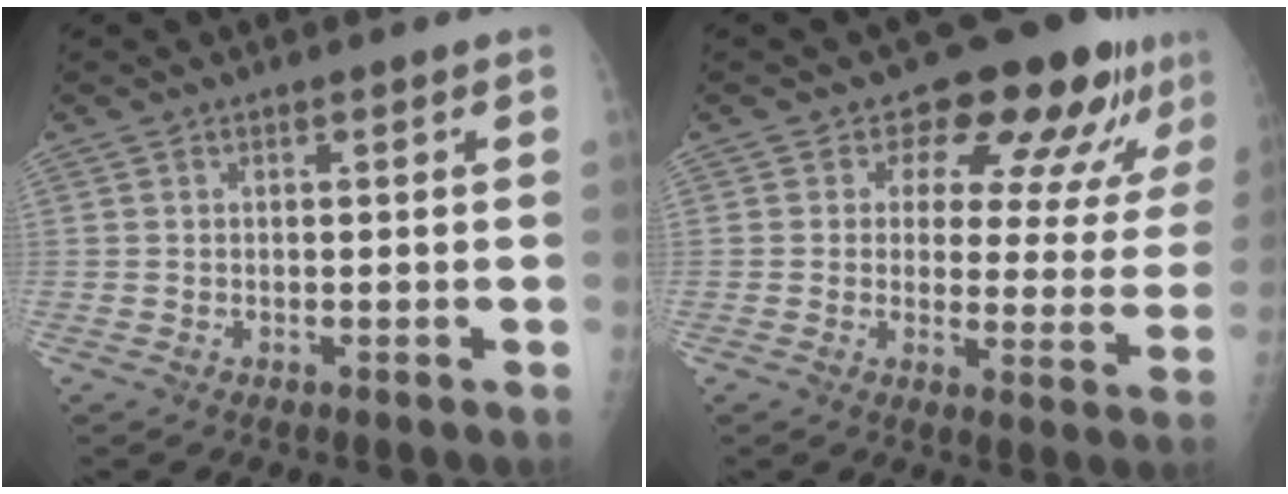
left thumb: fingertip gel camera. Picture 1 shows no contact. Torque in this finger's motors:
{"motor_torque": [0.01, 0.42, -0.17, -0.22, 0.08]}